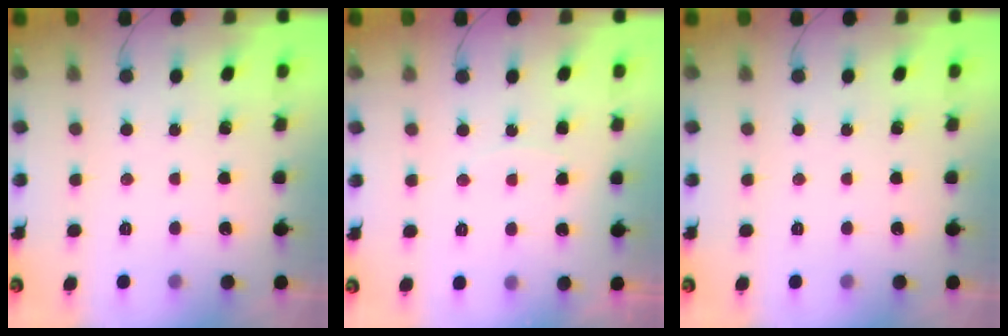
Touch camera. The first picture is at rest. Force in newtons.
{"total": 5.9, "press": 5.9, "slide": 0.4}
{"total": 0.0}